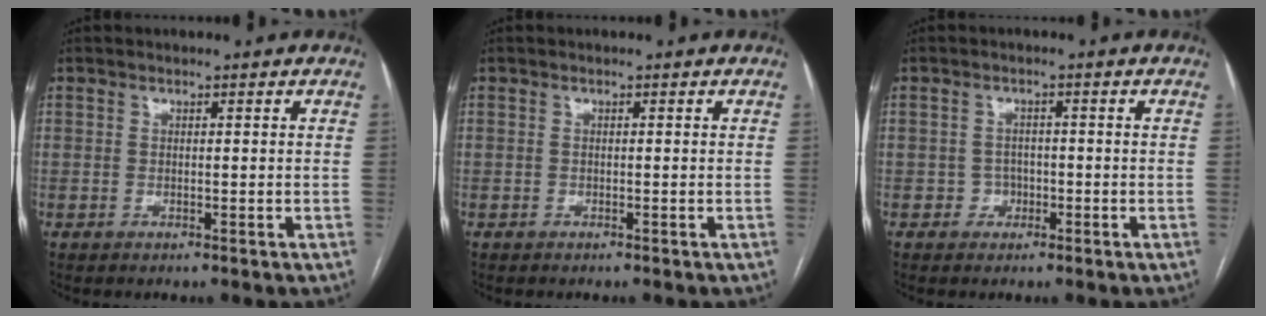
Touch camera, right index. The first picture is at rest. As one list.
[{"total": 0.0}, {"total": 2.0, "force": [-0.9, 1.7, 0.2], "torque": [0.005, 0.010, -0.016]}]